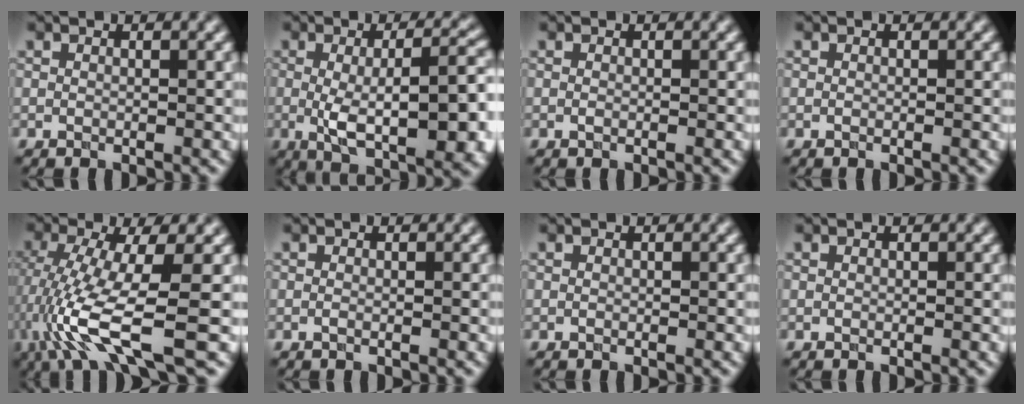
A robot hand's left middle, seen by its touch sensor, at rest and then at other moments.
{"total": 9.7, "force": [-1.1, 2.8, 9.2], "torque": [-0.133, -0.012, -0.005]}
{"total": 0.0}
{"total": 0.0}
{"total": 8.3, "force": [-2.7, 1.5, 7.7], "torque": [-0.168, -0.007, -0.041]}
{"total": 0.6, "force": [-0.1, 0.3, 0.5], "torque": [-0.005, -0.008, -0.009]}
{"total": 0.0}
{"total": 0.0}